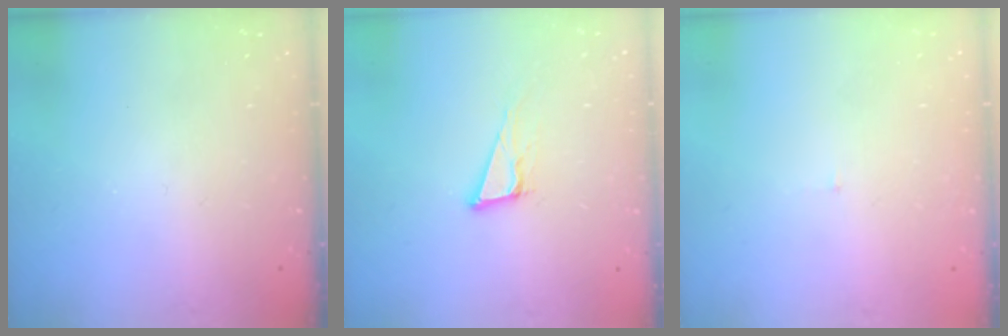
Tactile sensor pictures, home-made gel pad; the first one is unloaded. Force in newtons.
{"total": 8.3, "press": 7.6, "slide": 3.4}
{"total": 3.0, "press": 3.0, "slide": 0.2}